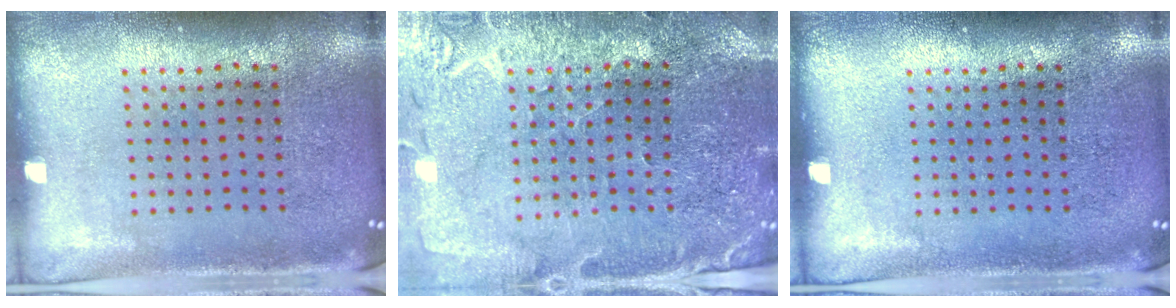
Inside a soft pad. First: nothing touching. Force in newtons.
{"total": 1.0, "press": 1.0, "slide": 0.2}
{"total": 0.0}